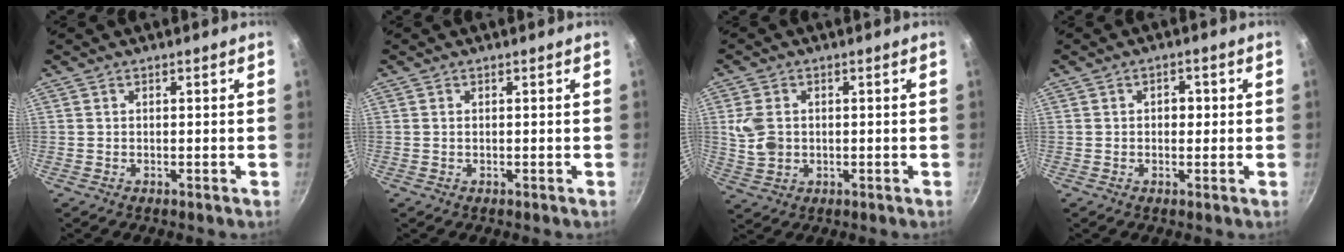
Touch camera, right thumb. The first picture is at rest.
{"total": 0.0}
{"total": 5.7, "force": [0.5, 4.3, 3.8], "torque": [-0.070, -0.001, 0.016]}
{"total": 2.5, "force": [0.3, 1.8, 1.8], "torque": [-0.012, 0.007, 0.001]}